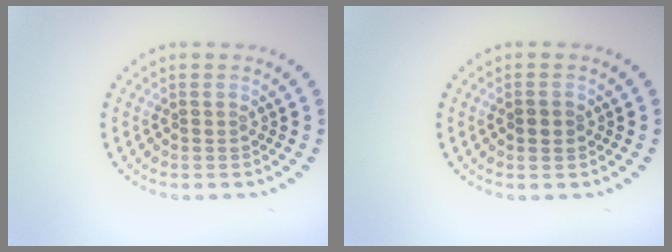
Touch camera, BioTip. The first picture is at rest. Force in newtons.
{"total": 1.7, "press": 1.7, "slide": 0.0}